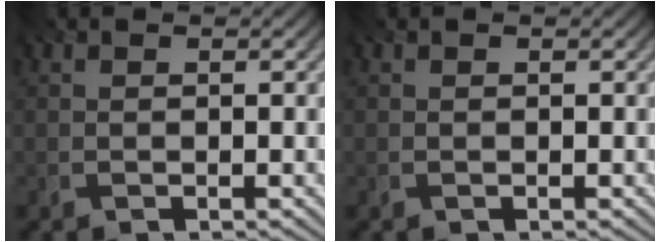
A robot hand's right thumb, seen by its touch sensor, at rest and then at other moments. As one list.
[{"total": 0.0}]